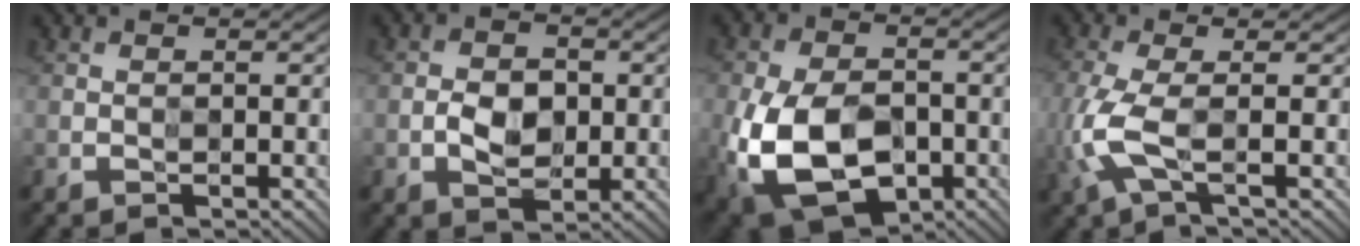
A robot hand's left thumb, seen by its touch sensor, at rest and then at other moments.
{"total": 3.7, "force": [-0.5, 2.8, 2.3], "torque": [-0.031, 0.001, -0.014]}
{"total": 12.9, "force": [-4.1, 8.6, 8.6], "torque": [-0.202, -0.033, -0.067]}
{"total": 5.8, "force": [-1.7, 2.0, 5.1], "torque": [-0.148, -0.002, -0.033]}